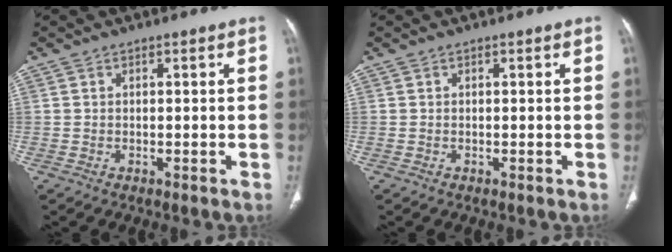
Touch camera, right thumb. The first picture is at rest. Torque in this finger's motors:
{"motor_torque": [0.00, 0.01, -0.07, 0.06, 0.00]}